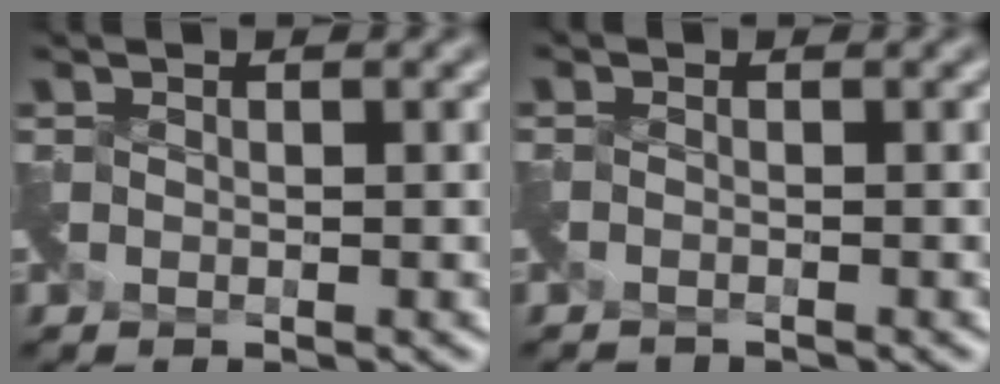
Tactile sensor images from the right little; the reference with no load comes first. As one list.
[{"total": 1.9, "force": [-1.8, -0.2, -0.7], "torque": [0.011, -0.020, -0.035]}]